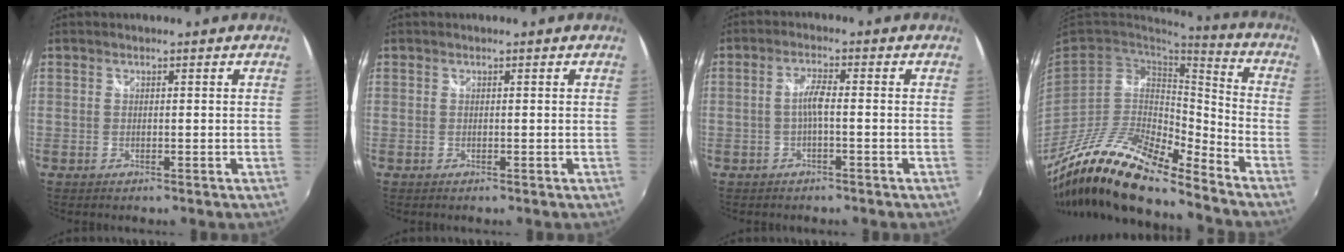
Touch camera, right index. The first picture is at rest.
{"total": 0.0}
{"total": 2.9, "force": [-0.7, 0.3, 2.8], "torque": [-0.056, 0.006, -0.014]}
{"total": 22.5, "force": [-17.4, 5.5, 13.1], "torque": [-0.241, -0.037, -0.320]}